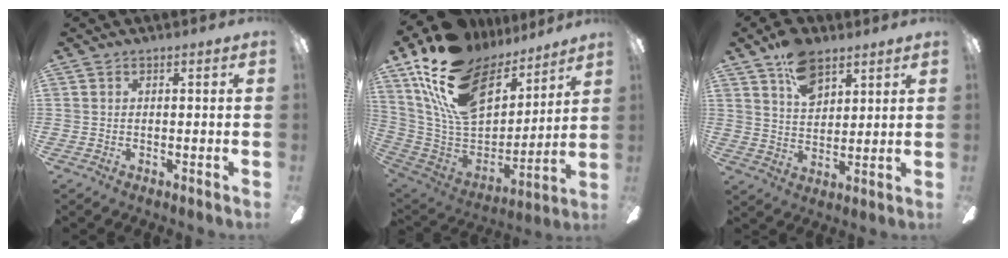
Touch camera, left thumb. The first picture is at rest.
{"total": 24.3, "force": [14.8, 13.2, 14.2], "torque": [-0.293, -0.085, 0.267]}
{"total": 10.2, "force": [6.5, 5.7, 5.3], "torque": [-0.081, -0.023, 0.119]}